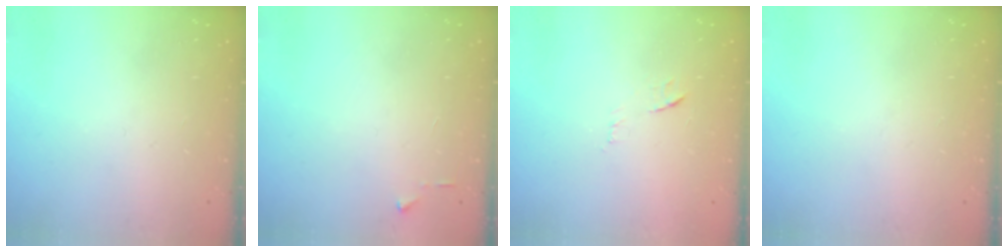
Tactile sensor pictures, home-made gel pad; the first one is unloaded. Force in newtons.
{"total": 3.2, "press": 3.2, "slide": 0.4}
{"total": 8.1, "press": 8.0, "slide": 0.7}
{"total": 0.0}